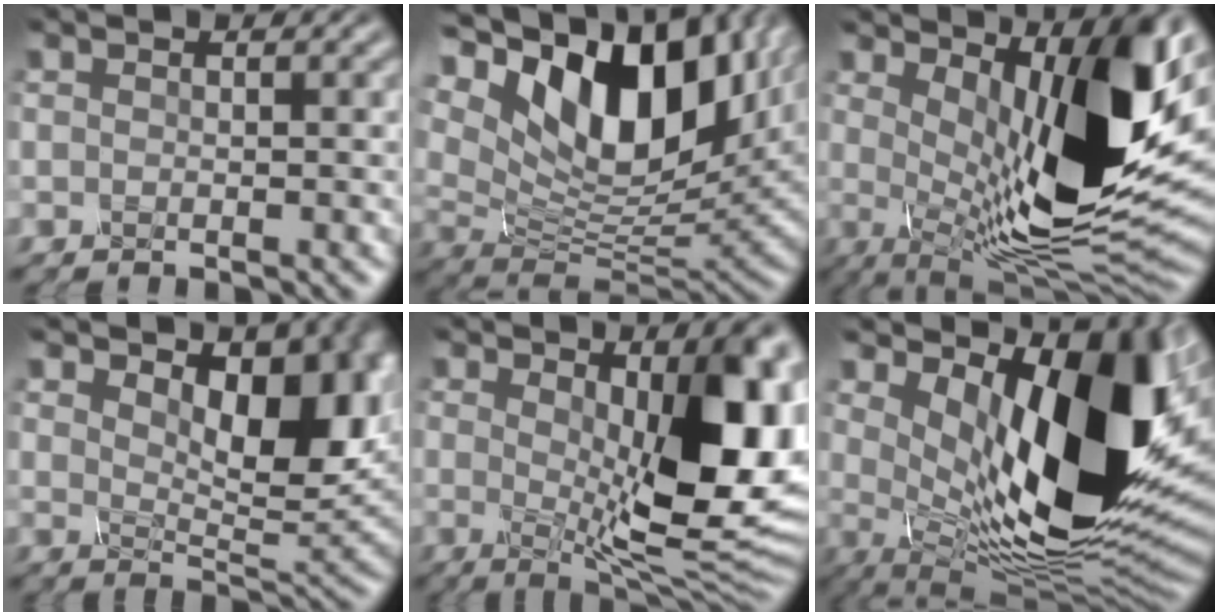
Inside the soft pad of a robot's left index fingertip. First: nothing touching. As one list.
[{"total": 15.9, "force": [5.8, 8.5, 12.2], "torque": [-0.220, 0.020, 0.100]}, {"total": 13.6, "force": [3.1, 5.1, 12.2], "torque": [-0.177, -0.025, 0.062]}, {"total": 9.0, "force": [3.0, 4.4, 7.2], "torque": [-0.106, -0.010, 0.045]}, {"total": 12.4, "force": [1.3, 4.9, 11.3], "torque": [-0.138, -0.019, 0.024]}, {"total": 16.3, "force": [3.4, 7.8, 14.0], "torque": [-0.203, -0.019, 0.064]}]